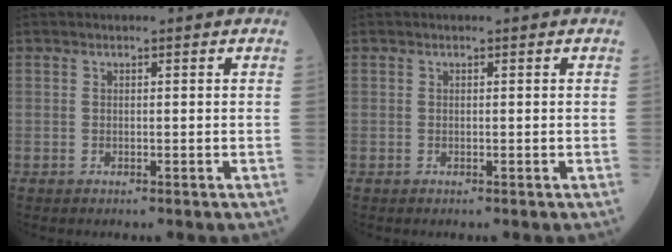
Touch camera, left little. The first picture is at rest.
{"total": 0.0}